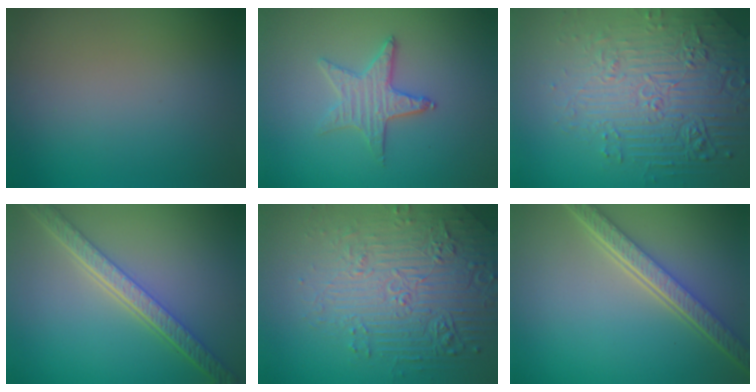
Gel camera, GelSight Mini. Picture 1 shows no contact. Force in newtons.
{"total": 2.9, "press": 2.8, "slide": 0.8}
{"total": 8.3, "press": 5.8, "slide": 5.9}
{"total": 5.7, "press": 4.4, "slide": 3.6}
{"total": 8.0, "press": 5.7, "slide": 5.6}
{"total": 5.6, "press": 4.2, "slide": 3.8}